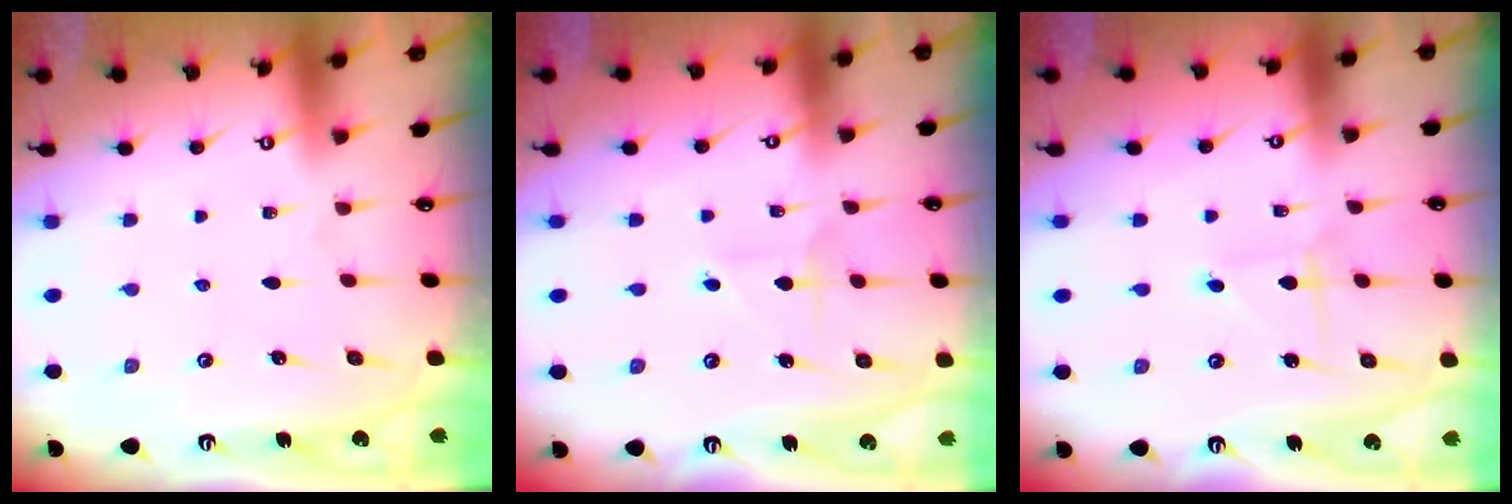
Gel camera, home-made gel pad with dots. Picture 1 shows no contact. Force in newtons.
{"total": 2.7, "press": 2.7, "slide": 0.2}
{"total": 2.2, "press": 2.2, "slide": 0.2}